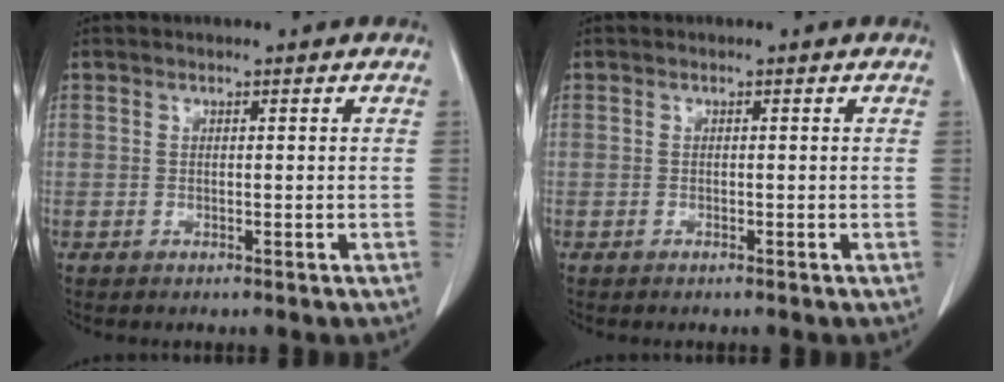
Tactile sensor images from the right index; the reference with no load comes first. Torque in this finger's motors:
{"motor_torque": [-0.01, 0.01, -0.03, 0.02]}